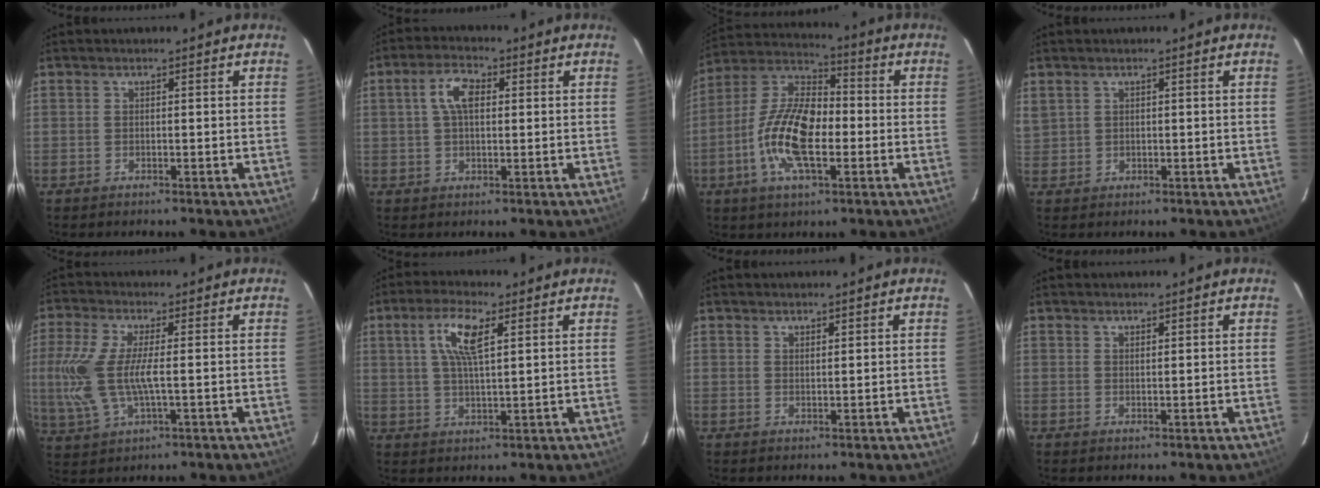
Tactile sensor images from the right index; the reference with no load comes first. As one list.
[{"total": 5.6, "force": [1.2, 3.0, 4.6], "torque": [-0.088, 0.016, 0.023]}, {"total": 15.3, "force": [-3.6, 6.7, 13.3], "torque": [-0.271, 0.004, -0.077]}, {"total": 2.9, "force": [1.3, 2.4, 1.1], "torque": [-0.015, 0.004, 0.033]}, {"total": 11.3, "force": [-0.4, 3.7, 10.7], "torque": [-0.235, -0.006, -0.003]}, {"total": 7.6, "force": [2.9, 2.1, 6.6], "torque": [-0.128, 0.009, 0.055]}, {"total": 1.1, "force": [1.0, 0.3, 0.4], "torque": [-0.005, 0.000, 0.017]}, {"total": 0.9, "force": [0.8, 0.2, 0.3], "torque": [-0.006, 0.000, 0.014]}]